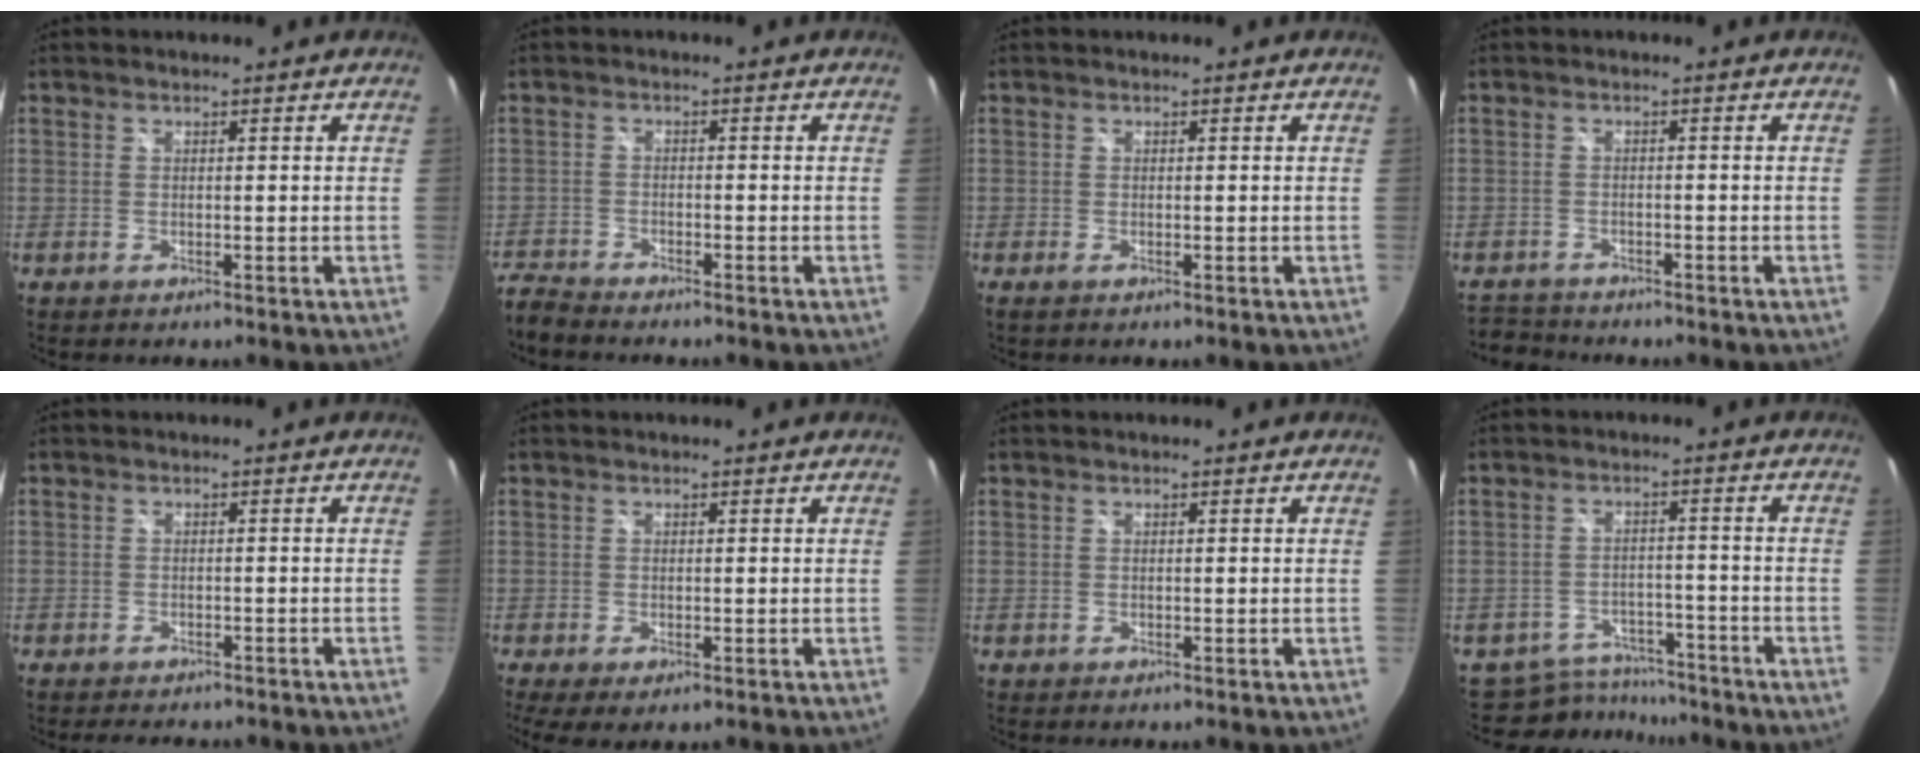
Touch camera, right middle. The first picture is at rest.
{"total": 5.3, "force": [-5.2, 0.7, 0.6], "torque": [-0.036, -0.014, -0.108]}
{"total": 0.5, "force": [-0.3, 0.0, 0.4], "torque": [-0.009, -0.003, -0.007]}
{"total": 5.0, "force": [-4.7, 1.6, 0.3], "torque": [-0.026, -0.004, -0.086]}
{"total": 4.4, "force": [-3.8, 1.6, 1.5], "torque": [-0.034, 0.000, -0.053]}
{"total": 4.7, "force": [-2.3, 1.8, 3.6], "torque": [-0.069, -0.026, -0.029]}
{"total": 0.0}
{"total": 8.9, "force": [-8.1, 3.4, 0.8], "torque": [-0.032, 0.011, -0.116]}